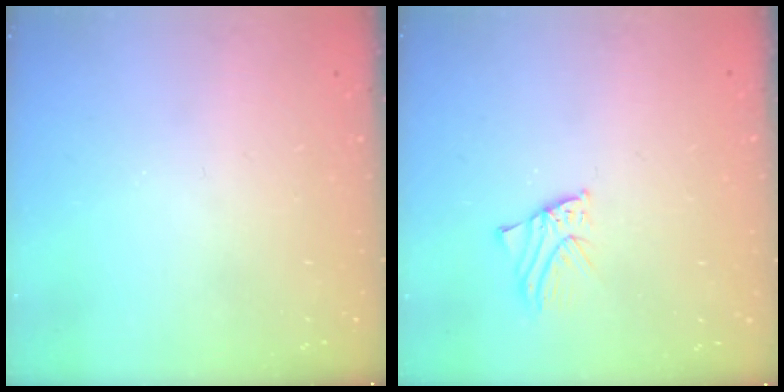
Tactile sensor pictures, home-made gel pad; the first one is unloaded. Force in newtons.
{"total": 1.9, "press": 1.9, "slide": 0.1}